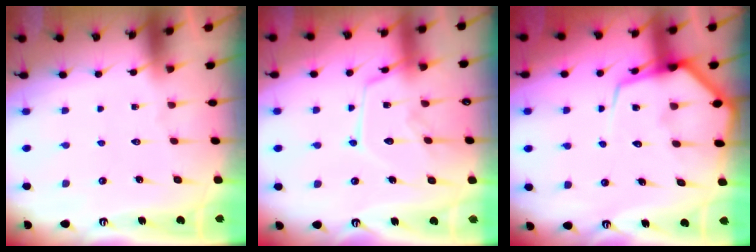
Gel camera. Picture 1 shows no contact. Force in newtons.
{"total": 13.2, "press": 13.1, "slide": 1.1}
{"total": 10.0, "press": 10.0, "slide": 1.1}